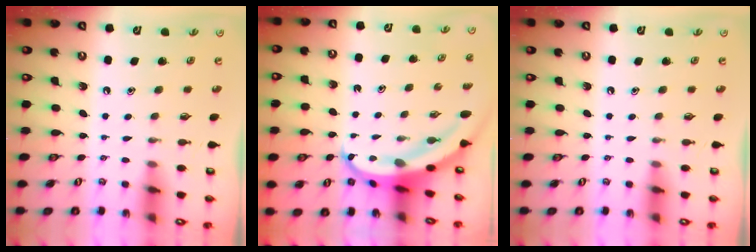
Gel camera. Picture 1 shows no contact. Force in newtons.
{"total": 7.0, "press": 6.8, "slide": 1.7}
{"total": 0.0}